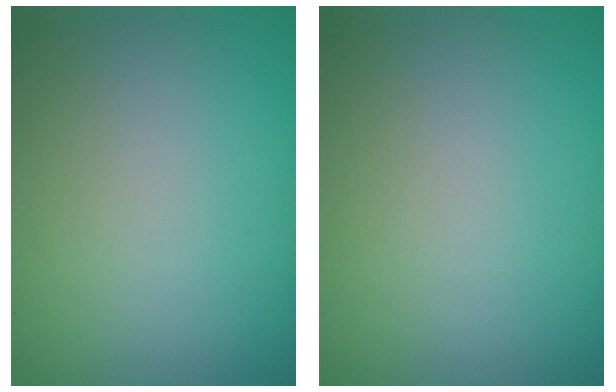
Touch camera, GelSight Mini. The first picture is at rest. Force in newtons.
{"total": 0.0}